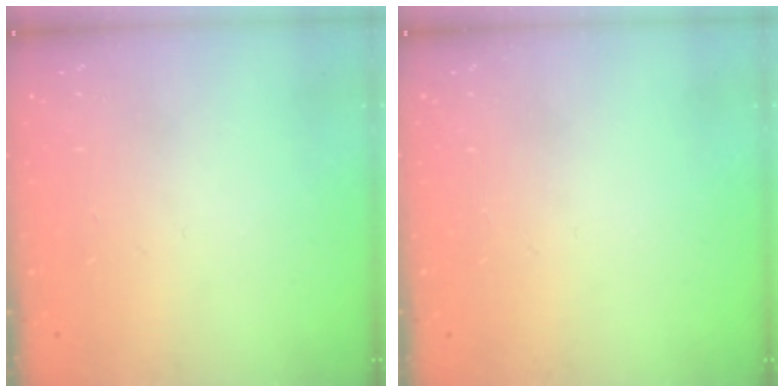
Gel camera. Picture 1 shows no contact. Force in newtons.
{"total": 0.0}